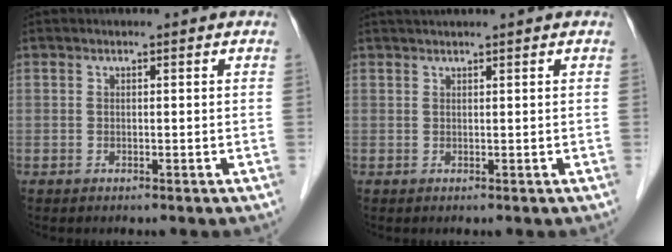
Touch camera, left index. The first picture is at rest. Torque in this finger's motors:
{"motor_torque": [-0.15, -0.30, 0.28, 0.03]}